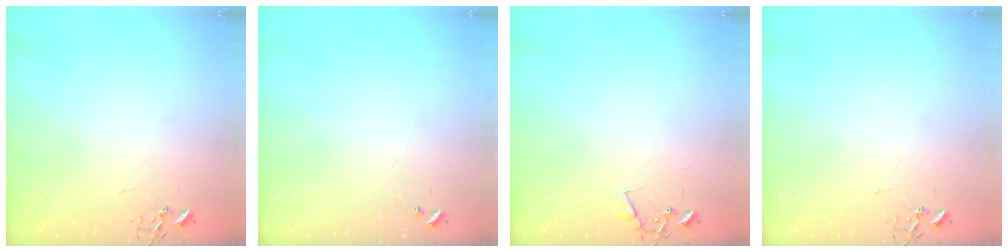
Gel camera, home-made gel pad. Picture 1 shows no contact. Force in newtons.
{"total": 0.0}
{"total": 7.1, "press": 7.1, "slide": 0.5}
{"total": 0.0}